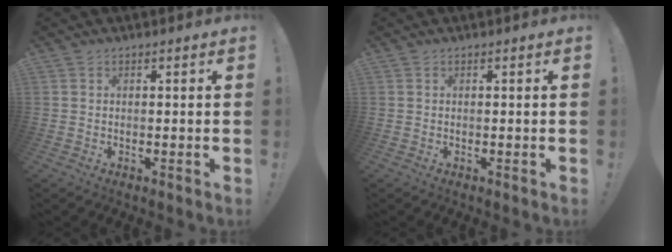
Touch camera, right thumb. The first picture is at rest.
{"total": 0.0}